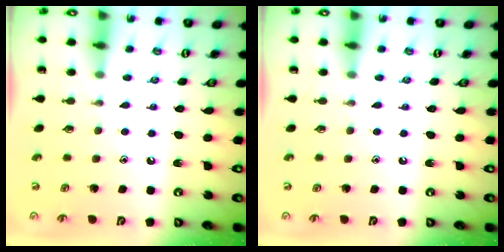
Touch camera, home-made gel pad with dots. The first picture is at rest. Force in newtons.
{"total": 0.0}